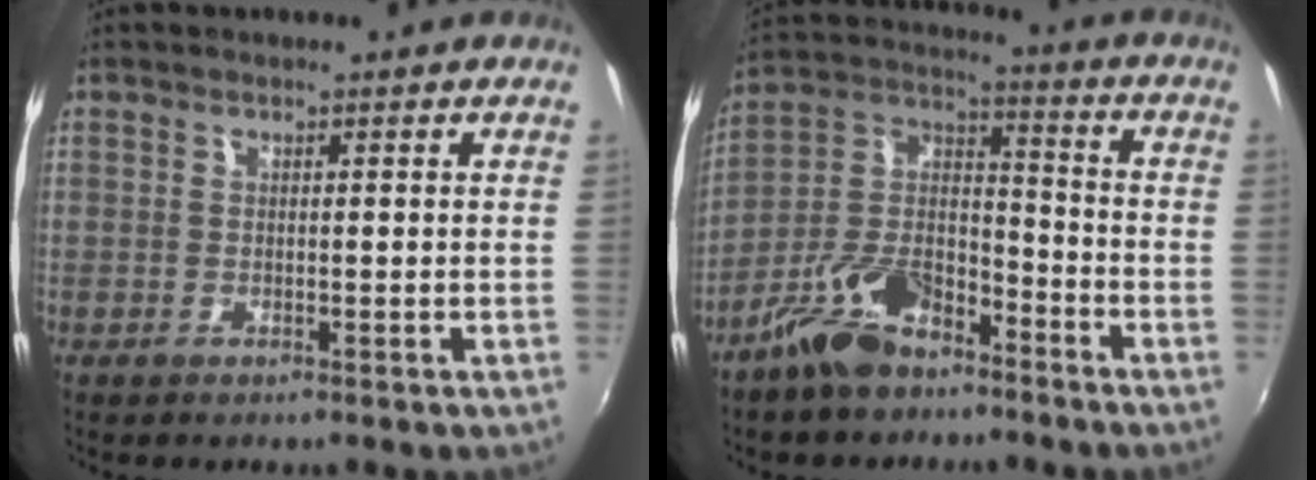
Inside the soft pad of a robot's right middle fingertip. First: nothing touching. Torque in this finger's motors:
{"motor_torque": [1.18, -0.96, 0.58, 0.18]}